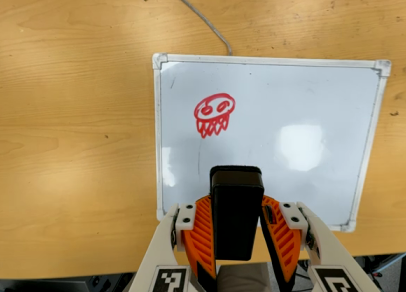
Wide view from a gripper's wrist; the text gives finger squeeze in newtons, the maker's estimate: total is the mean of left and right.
{"total": 6.5, "left": 5.0, "right": 8.0}